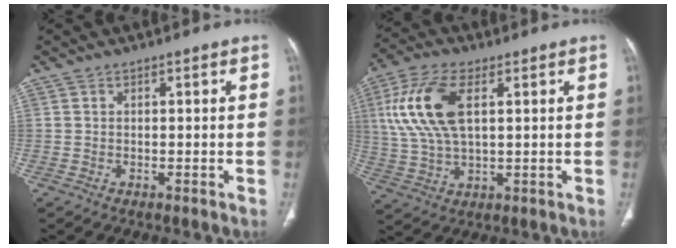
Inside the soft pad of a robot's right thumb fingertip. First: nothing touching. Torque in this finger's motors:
{"motor_torque": [-1.22, 1.66, 1.63, -0.02, 0.25]}